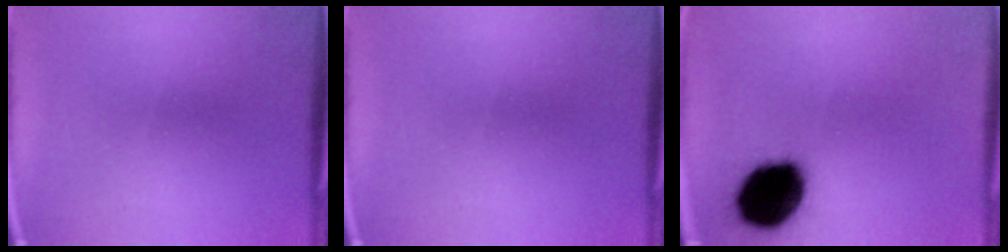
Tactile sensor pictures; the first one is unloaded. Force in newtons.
{"total": 0.0}
{"total": 19.2}